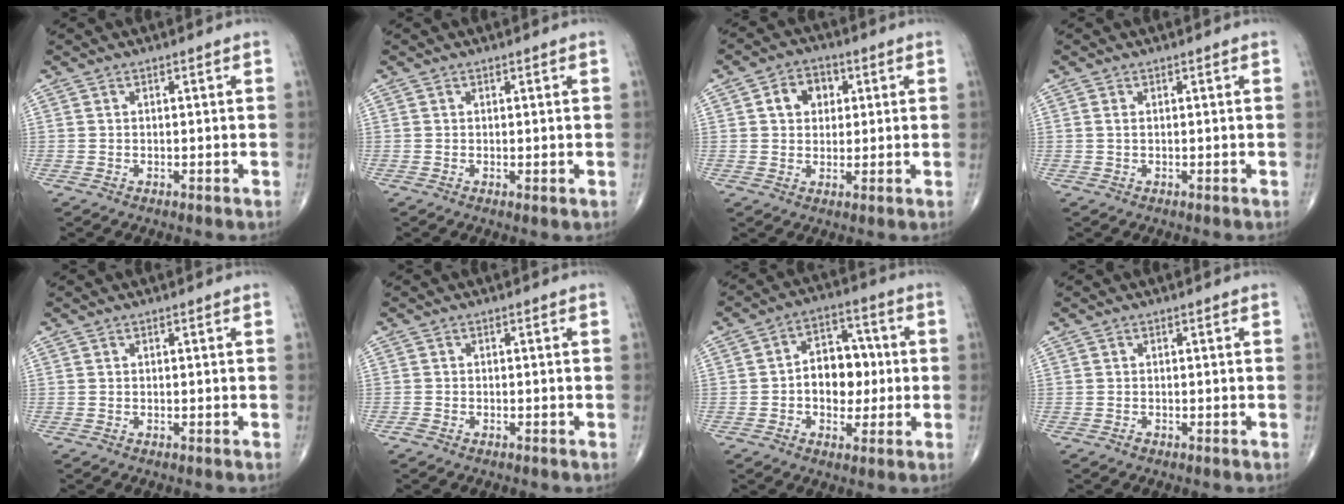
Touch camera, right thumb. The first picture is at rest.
{"total": 0.6, "force": [0.1, 0.2, 0.5], "torque": [-0.012, -0.004, 0.001]}
{"total": 6.3, "force": [1.7, 4.9, 3.5], "torque": [-0.026, 0.004, 0.022]}
{"total": 0.7, "force": [0.2, 0.3, 0.6], "torque": [-0.016, 0.006, 0.006]}
{"total": 0.0}
{"total": 1.0, "force": [-0.7, 0.5, 0.4], "torque": [-0.013, 0.002, -0.015]}
{"total": 10.4, "force": [-0.4, 7.5, 7.3], "torque": [-0.059, 0.025, -0.012]}
{"total": 0.5, "force": [-0.3, 0.3, 0.1], "torque": [-0.001, 0.000, -0.009]}